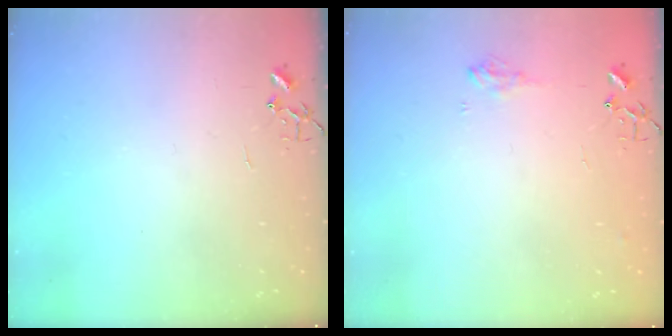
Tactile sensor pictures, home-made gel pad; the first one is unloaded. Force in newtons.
{"total": 7.6, "press": 7.6, "slide": 0.7}